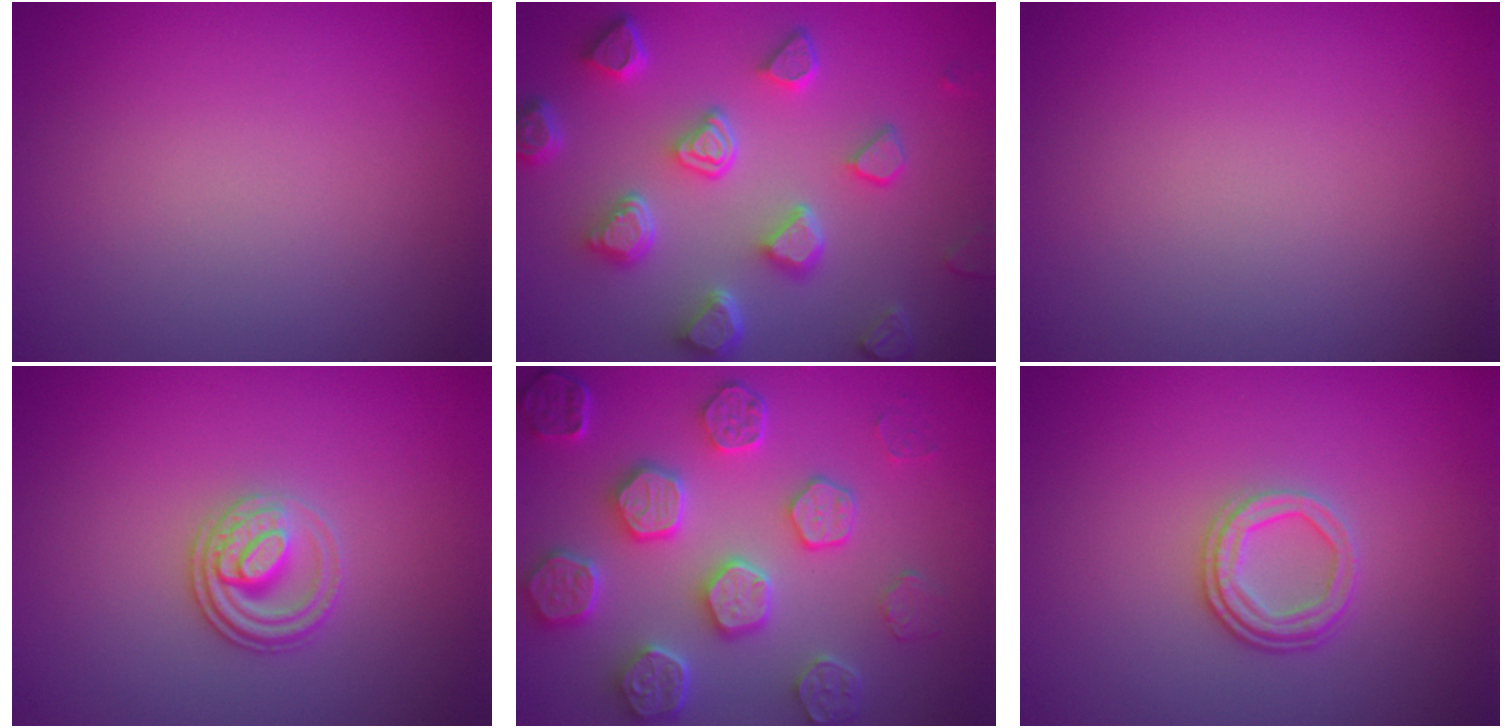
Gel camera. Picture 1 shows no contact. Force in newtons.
{"total": 6.6, "press": 5.3, "slide": 4.0}
{"total": 0.0}
{"total": 2.8, "press": 2.5, "slide": 1.3}
{"total": 7.1, "press": 6.0, "slide": 3.8}
{"total": 2.6, "press": 2.3, "slide": 1.3}